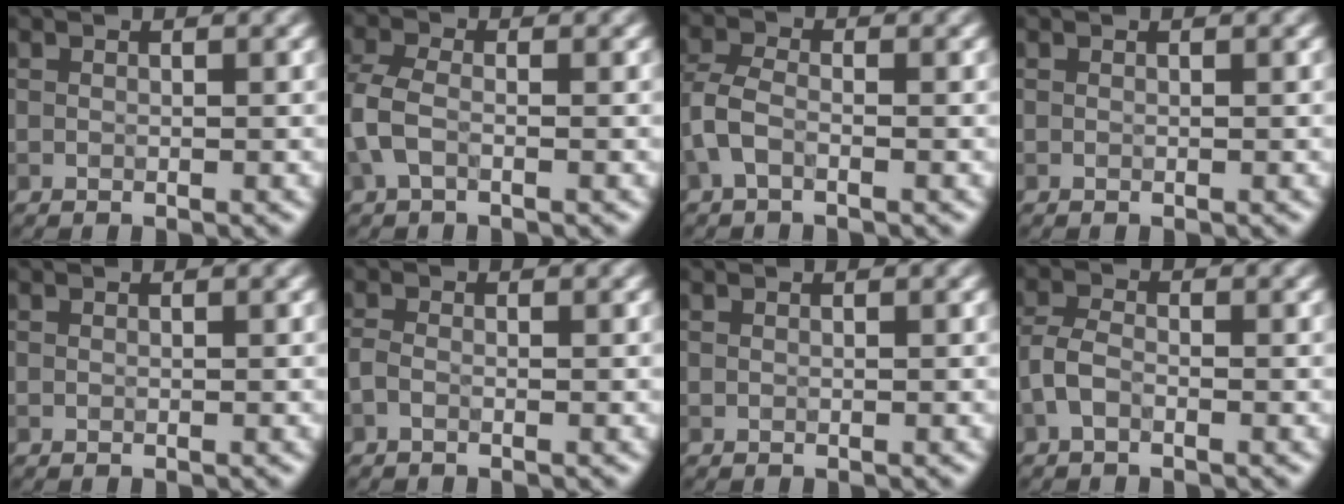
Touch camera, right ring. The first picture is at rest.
{"total": 2.9, "force": [-1.0, 1.4, 2.3], "torque": [-0.061, 0.004, -0.030]}
{"total": 2.7, "force": [-1.2, 1.3, 2.0], "torque": [-0.049, 0.005, -0.035]}
{"total": 0.0}
{"total": 0.0}
{"total": 0.9, "force": [-0.6, 0.4, 0.6], "torque": [-0.017, -0.001, -0.015]}
{"total": 0.0}
{"total": 2.1, "force": [-1.1, 1.0, 1.5], "torque": [-0.032, 0.005, -0.030]}